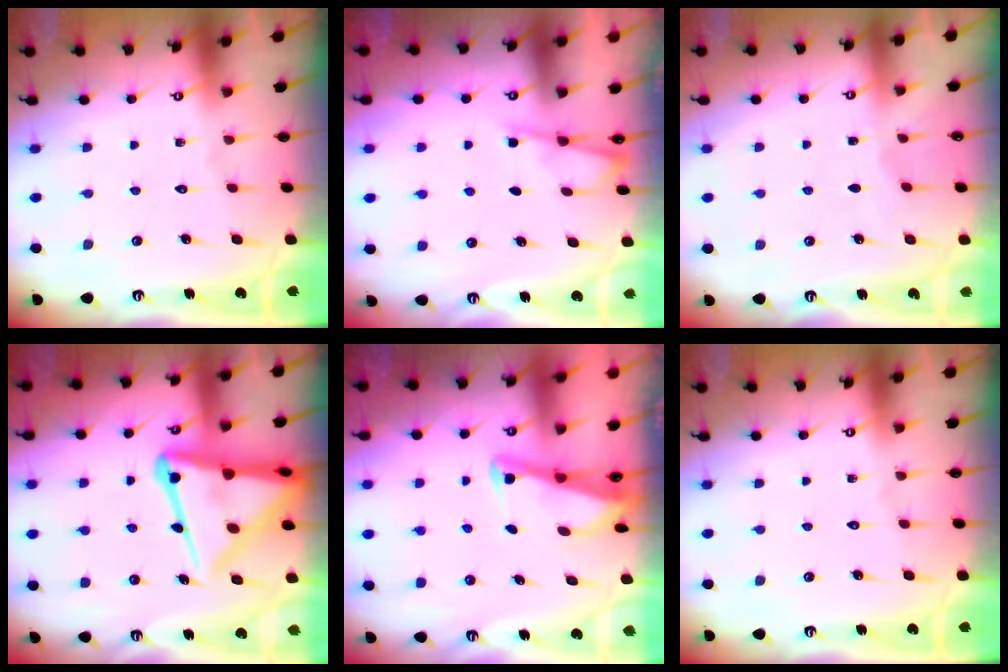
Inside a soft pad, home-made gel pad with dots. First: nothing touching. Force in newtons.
{"total": 2.8, "press": 2.8, "slide": 0.3}
{"total": 1.5, "press": 1.5, "slide": 0.3}
{"total": 17.2, "press": 17.2, "slide": 1.5}
{"total": 2.7, "press": 2.7, "slide": 0.4}
{"total": 0.0}